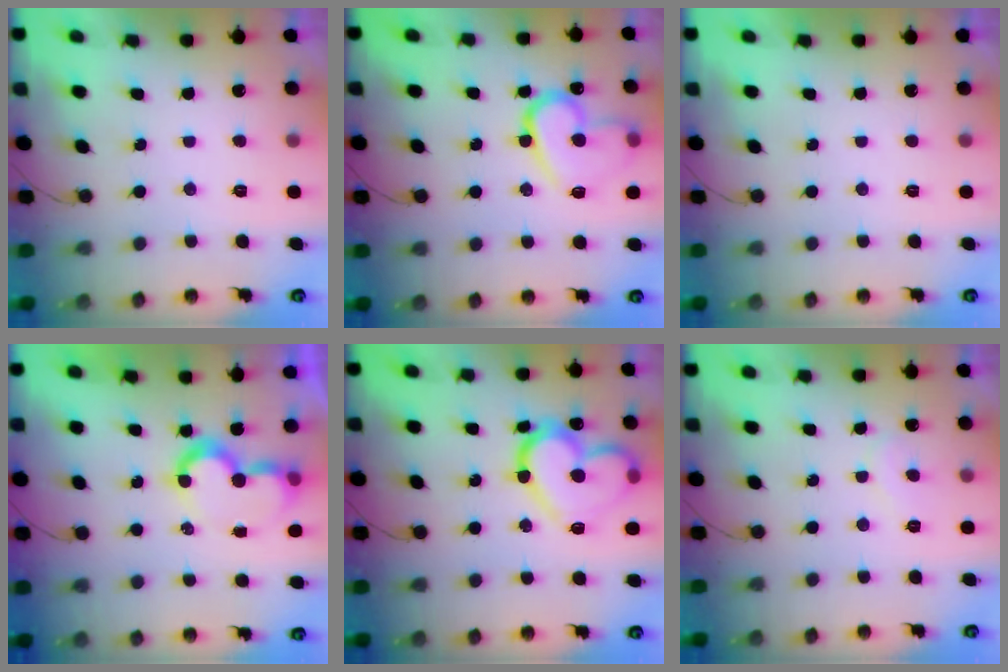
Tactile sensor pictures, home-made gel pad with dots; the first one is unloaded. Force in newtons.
{"total": 14.7, "press": 14.6, "slide": 1.6}
{"total": 1.8, "press": 1.8, "slide": 0.0}
{"total": 8.8, "press": 8.7, "slide": 0.7}
{"total": 18.6, "press": 18.6, "slide": 1.5}
{"total": 6.1, "press": 6.1, "slide": 0.5}